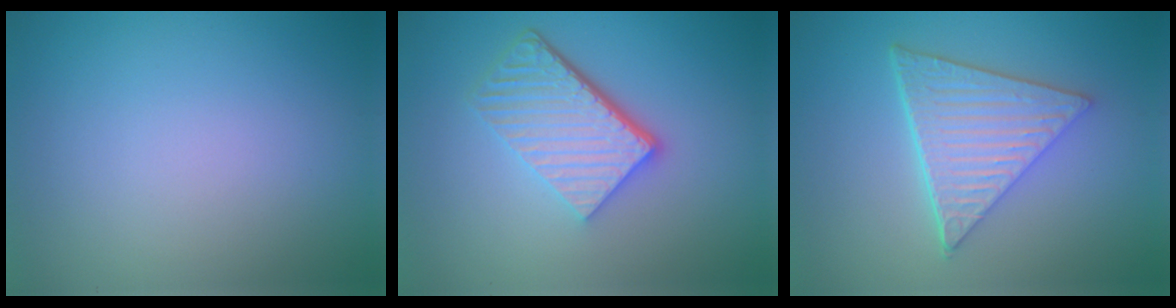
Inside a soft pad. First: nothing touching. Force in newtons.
{"total": 5.7, "press": 4.0, "slide": 4.1}
{"total": 6.1, "press": 4.6, "slide": 4.1}